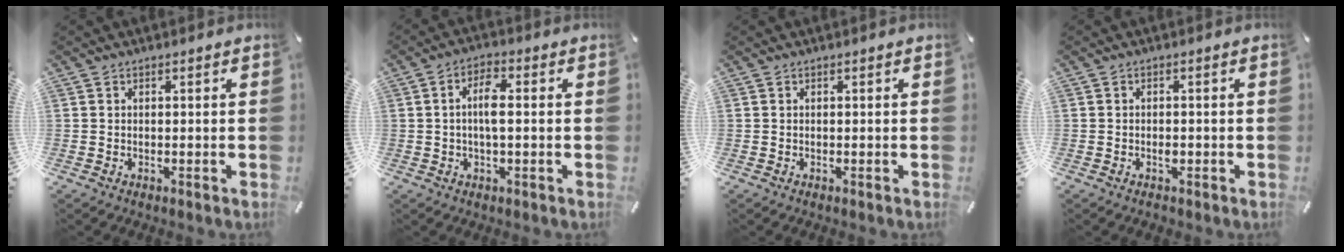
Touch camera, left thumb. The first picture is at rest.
{"total": 5.4, "force": [0.1, 2.2, 4.9], "torque": [-0.085, 0.006, -0.001]}
{"total": 0.0}
{"total": 1.6, "force": [-0.6, 1.0, 1.1], "torque": [-0.021, 0.002, -0.011]}